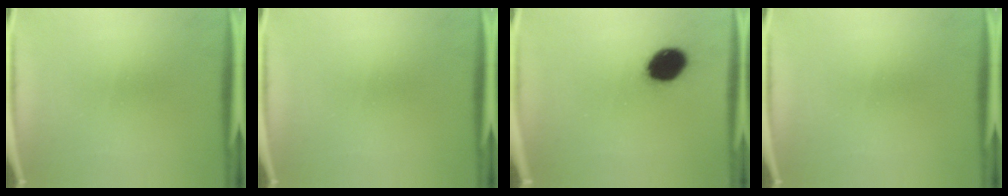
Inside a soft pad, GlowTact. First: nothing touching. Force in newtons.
{"total": 0.0}
{"total": 11.9}
{"total": 0.0}